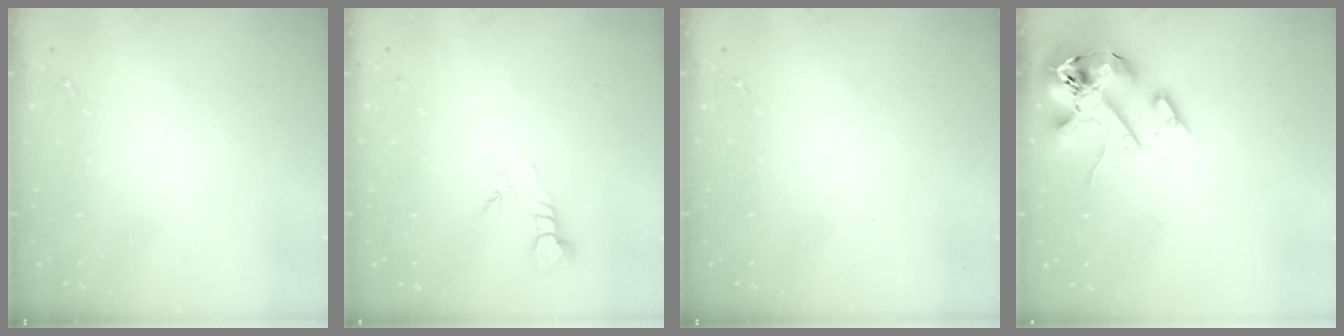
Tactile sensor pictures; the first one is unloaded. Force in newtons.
{"total": 3.7, "press": 3.7, "slide": 0.3}
{"total": 0.0}
{"total": 16.5, "press": 16.3, "slide": 2.8}